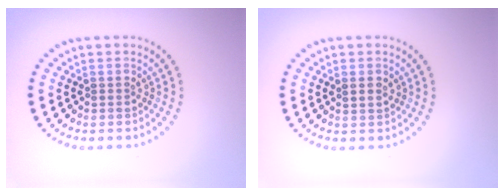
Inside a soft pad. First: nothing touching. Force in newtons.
{"total": 1.1, "press": 1.0, "slide": 0.5}